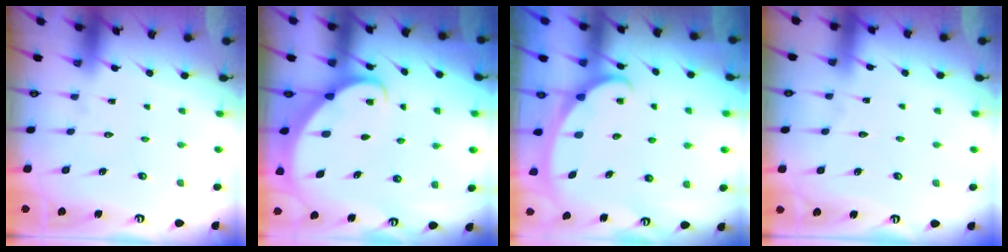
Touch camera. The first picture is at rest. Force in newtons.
{"total": 2.6, "press": 2.6, "slide": 0.3}
{"total": 2.4, "press": 2.4, "slide": 0.4}
{"total": 1.0, "press": 1.0, "slide": 0.2}